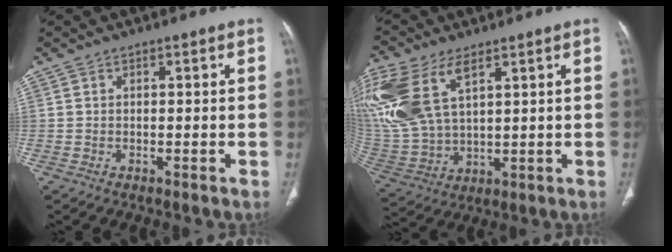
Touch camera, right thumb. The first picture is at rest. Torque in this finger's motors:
{"motor_torque": [-0.48, 1.17, 1.12, 1.18, 0.56]}